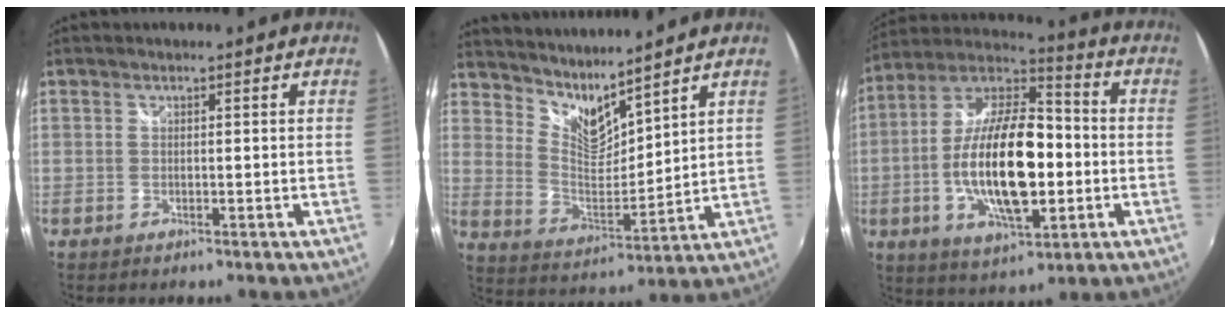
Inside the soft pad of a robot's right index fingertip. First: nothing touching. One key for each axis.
{"total": 9.3, "fx": 8.2, "fy": 1.8, "fz": 4.0, "tx": -0.069, "ty": -0.014, "tz": 0.156}
{"total": 21.0, "fx": -3.5, "fy": 8.6, "fz": 18.9, "tx": -0.369, "ty": -0.007, "tz": -0.065}